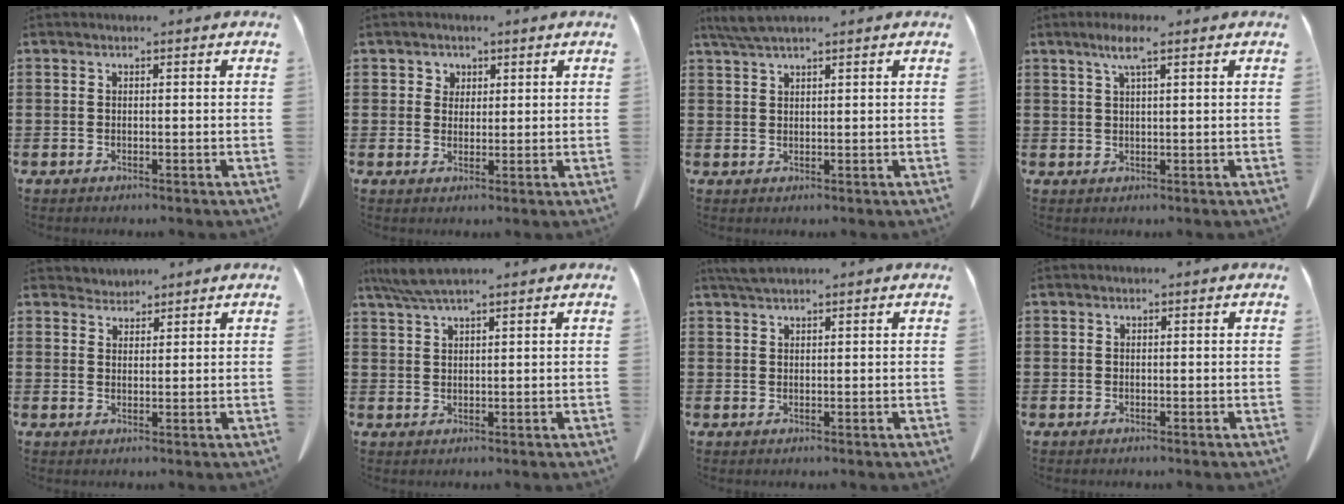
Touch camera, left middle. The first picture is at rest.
{"total": 2.1, "force": [1.3, 1.7, 0.2], "torque": [-0.004, 0.006, 0.021]}
{"total": 2.7, "force": [2.2, 0.1, 1.7], "torque": [-0.038, -0.001, 0.042]}
{"total": 3.7, "force": [2.1, 0.3, 3.0], "torque": [-0.065, 0.002, 0.036]}
{"total": 2.0, "force": [2.0, 0.4, -0.3], "torque": [-0.001, 0.000, 0.038]}
{"total": 4.4, "force": [3.4, 0.3, 2.8], "torque": [-0.062, -0.006, 0.065]}
{"total": 1.9, "force": [1.6, 0.2, 1.0], "torque": [-0.024, -0.001, 0.030]}
{"total": 0.0}